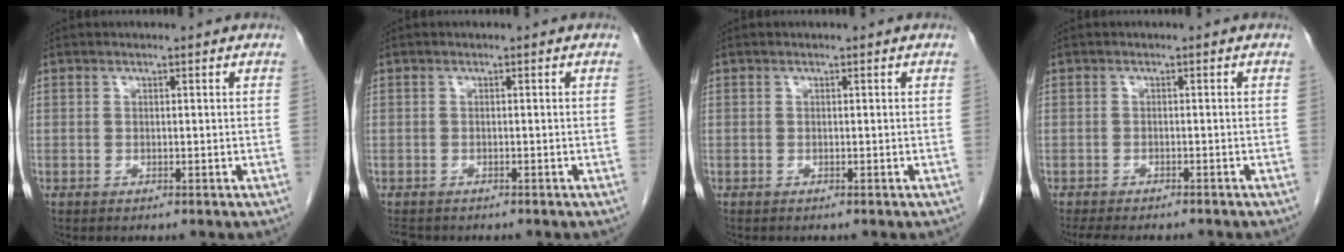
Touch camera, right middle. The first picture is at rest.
{"total": 2.5, "force": [-2.1, 1.2, 0.7], "torque": [-0.016, -0.004, -0.031]}
{"total": 0.0}
{"total": 7.9, "force": [-6.8, 2.1, 3.4], "torque": [-0.049, -0.009, -0.095]}